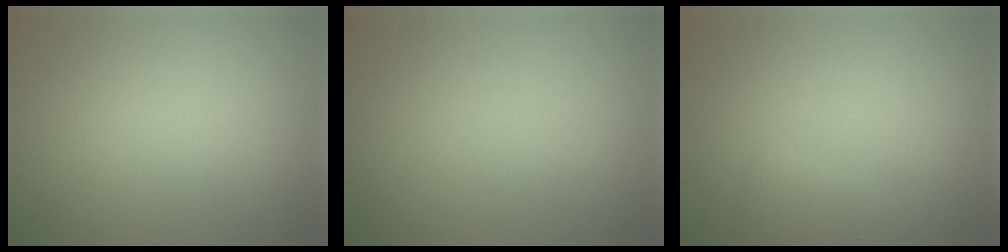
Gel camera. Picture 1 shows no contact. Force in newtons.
{"total": 0.0}
{"total": 1.4, "press": 1.4, "slide": 0.1}